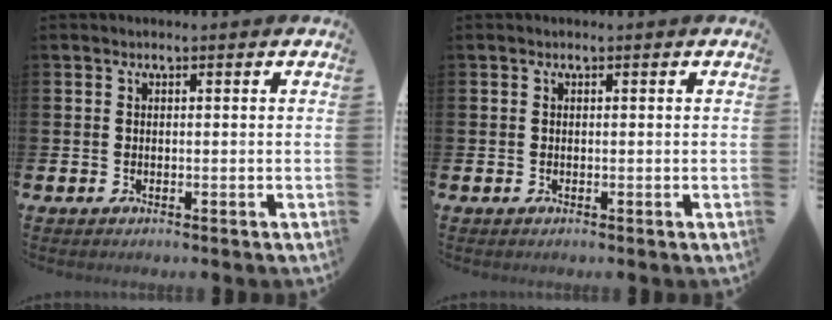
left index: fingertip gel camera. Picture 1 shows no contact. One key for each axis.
{"total": 0.0}